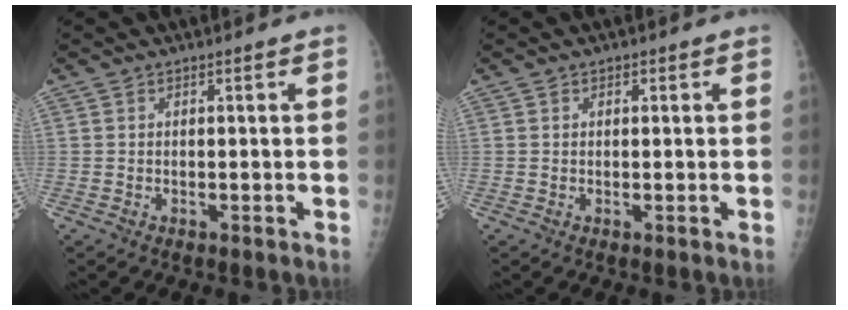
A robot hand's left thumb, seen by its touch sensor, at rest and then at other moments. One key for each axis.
{"total": 0.8, "fx": 0.3, "fy": 0.6, "fz": 0.3, "tx": 0.002, "ty": 0.000, "tz": 0.003}